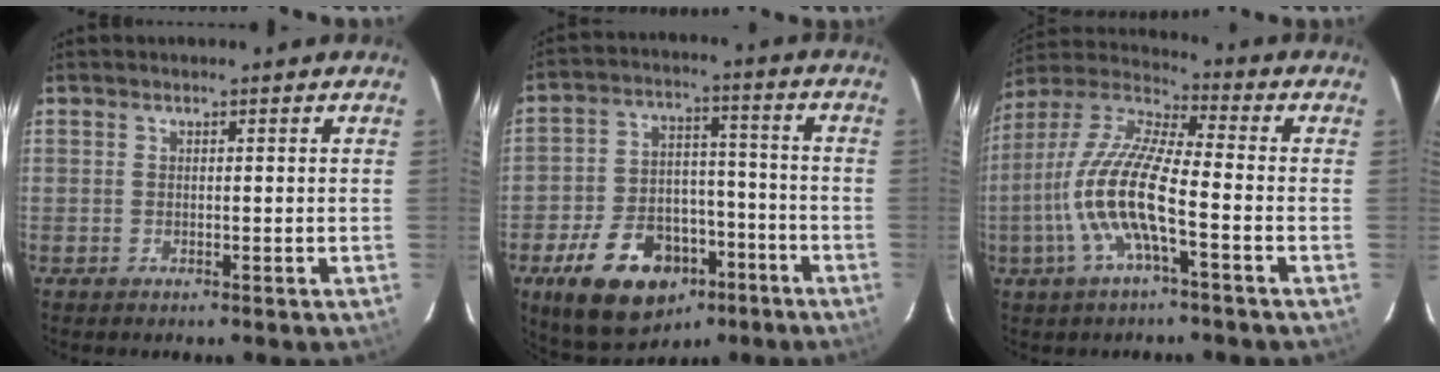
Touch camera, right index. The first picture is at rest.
{"total": 18.2, "force": [-10.0, 11.7, 9.6], "torque": [-0.203, 0.022, -0.141]}
{"total": 13.8, "force": [-4.2, 2.7, 12.9], "torque": [-0.266, -0.002, -0.087]}